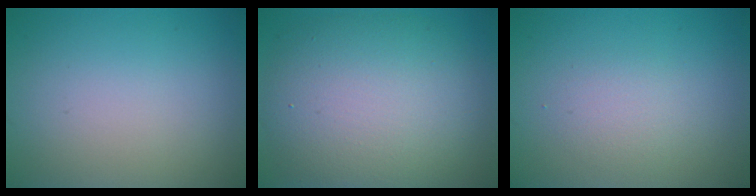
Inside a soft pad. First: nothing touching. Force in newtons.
{"total": 9.9, "press": 9.9, "slide": 0.4}
{"total": 1.7, "press": 1.7, "slide": 0.1}